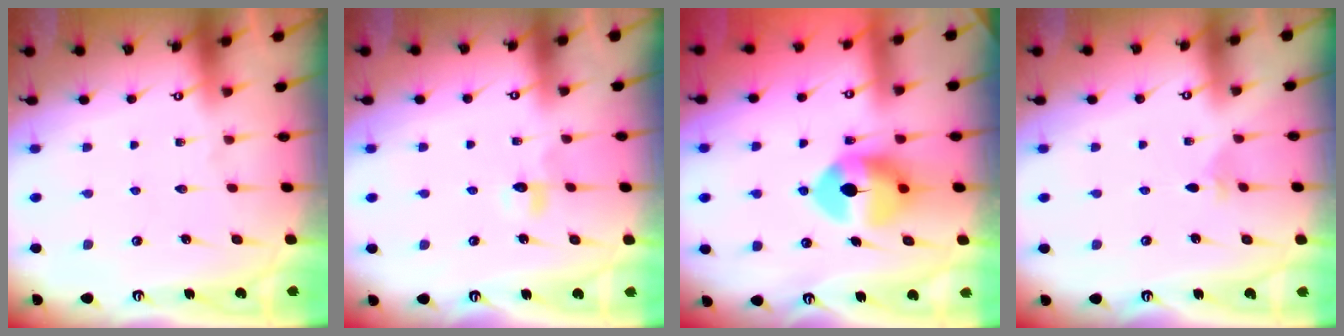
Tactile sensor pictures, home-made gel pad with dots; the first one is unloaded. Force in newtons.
{"total": 3.3, "press": 3.3, "slide": 0.6}
{"total": 10.0, "press": 9.9, "slide": 1.5}
{"total": 1.5, "press": 1.5, "slide": 0.4}